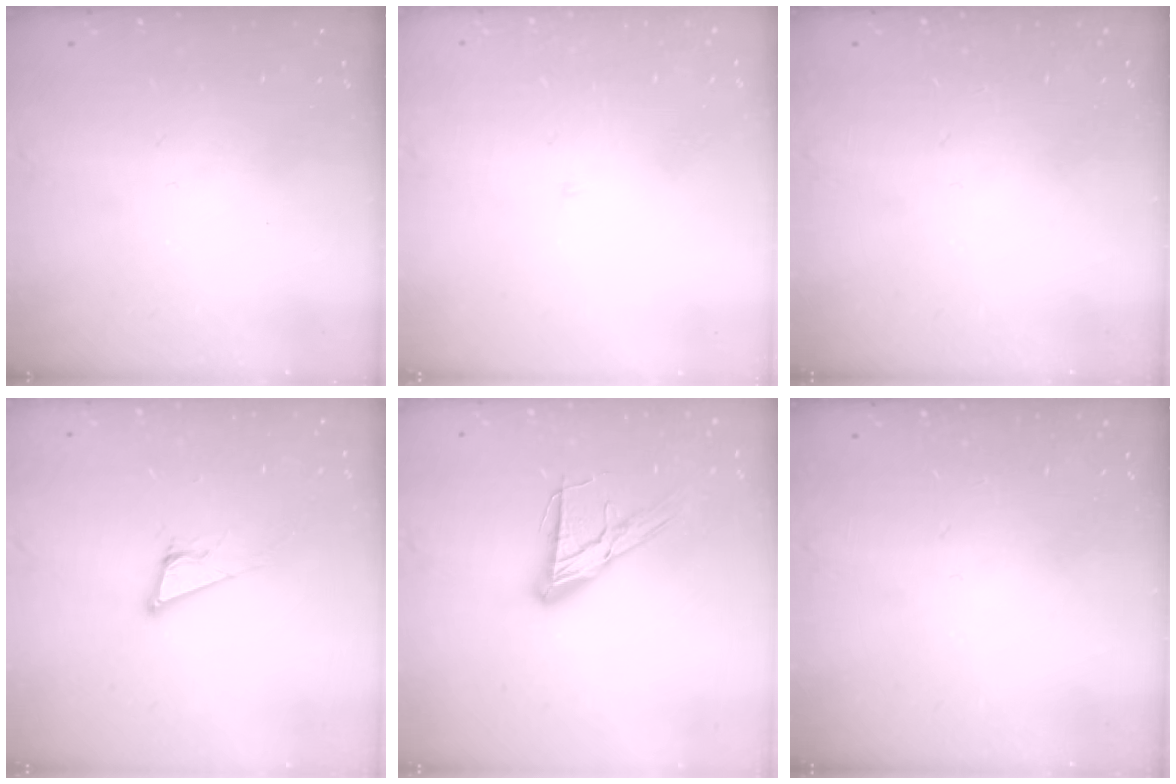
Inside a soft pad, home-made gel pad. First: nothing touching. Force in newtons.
{"total": 2.1, "press": 2.1, "slide": 0.2}
{"total": 0.0}
{"total": 9.8, "press": 9.2, "slide": 3.3}
{"total": 12.3, "press": 12.3, "slide": 1.0}
{"total": 0.0}